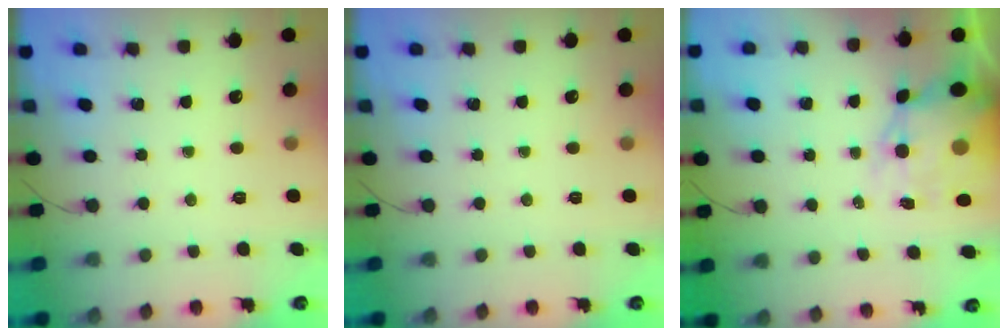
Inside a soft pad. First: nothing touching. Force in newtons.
{"total": 0.0}
{"total": 8.9, "press": 8.5, "slide": 2.6}